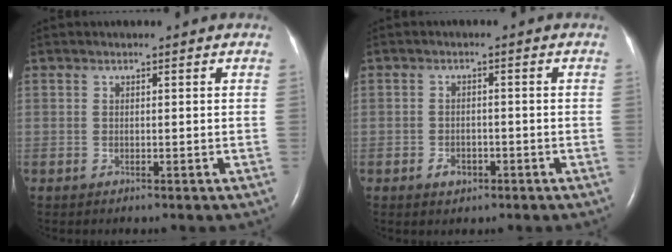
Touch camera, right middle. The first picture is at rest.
{"total": 2.4, "force": [-1.3, 1.6, 1.2], "torque": [-0.021, 0.003, -0.016]}